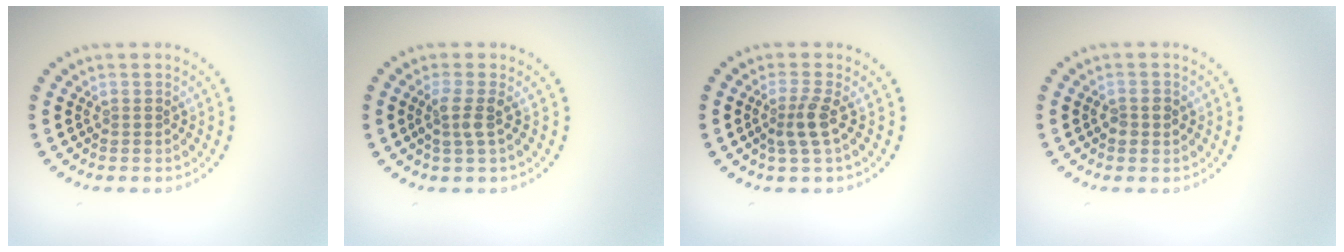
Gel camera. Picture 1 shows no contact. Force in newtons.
{"total": 1.7, "press": 1.4, "slide": 1.0}
{"total": 2.2, "press": 1.8, "slide": 1.3}
{"total": 1.3, "press": 1.3, "slide": 0.2}